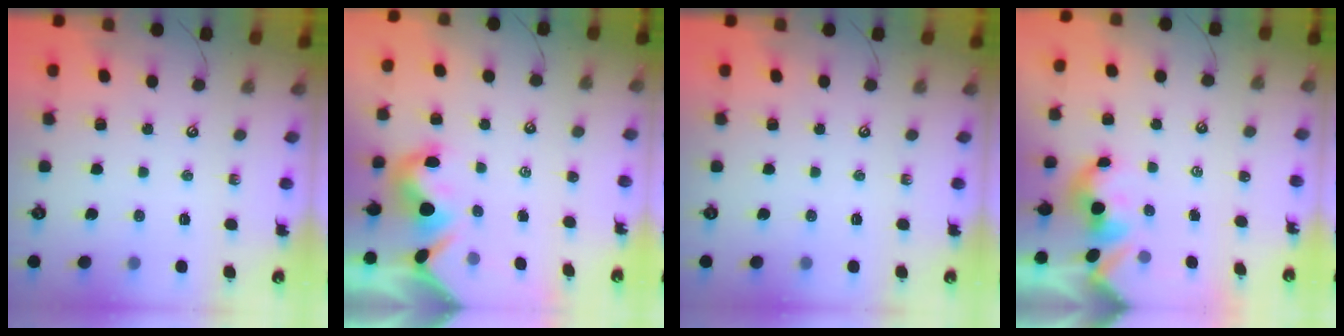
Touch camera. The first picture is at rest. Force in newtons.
{"total": 3.5, "press": 3.4, "slide": 0.9}
{"total": 0.0}
{"total": 1.7, "press": 1.7, "slide": 0.2}